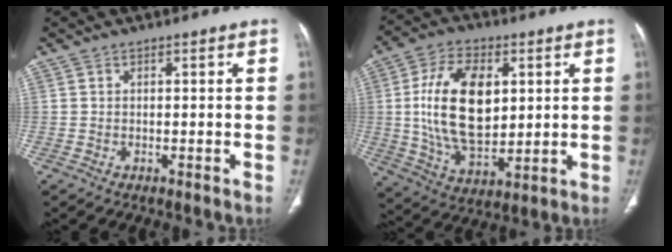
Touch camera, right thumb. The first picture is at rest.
{"total": 17.9, "force": [2.9, 10.2, 14.4], "torque": [-0.245, -0.012, 0.058]}